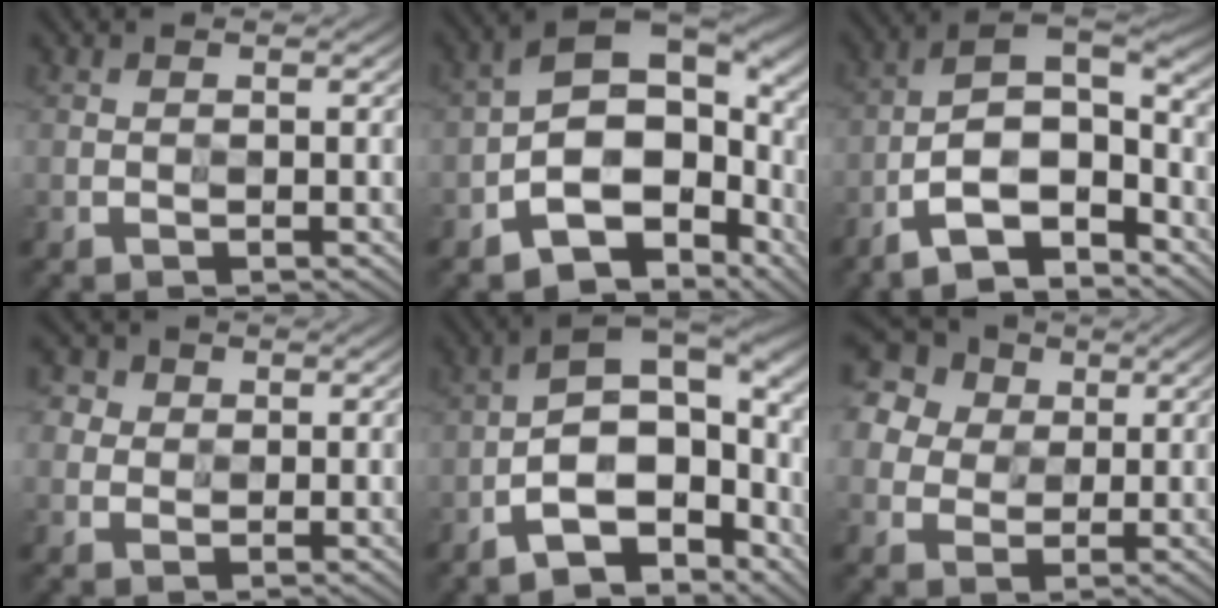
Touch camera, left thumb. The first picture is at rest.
{"total": 10.9, "force": [-3.3, 7.1, 7.5], "torque": [-0.095, 0.002, -0.060]}
{"total": 11.5, "force": [-7.0, 4.4, 8.1], "torque": [-0.146, -0.003, -0.131]}
{"total": 3.6, "force": [1.9, 3.0, 0.4], "torque": [-0.037, 0.008, 0.030]}
{"total": 11.2, "force": [-5.1, 5.3, 8.3], "torque": [-0.127, 0.007, -0.090]}
{"total": 17.0, "force": [8.8, 13.1, 6.6], "torque": [-0.228, 0.035, 0.168]}